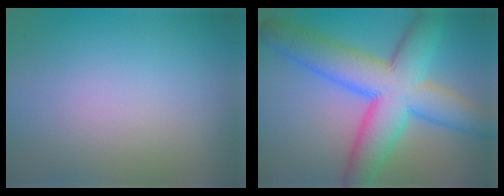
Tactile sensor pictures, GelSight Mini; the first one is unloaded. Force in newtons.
{"total": 10.2, "press": 10.2, "slide": 0.3}